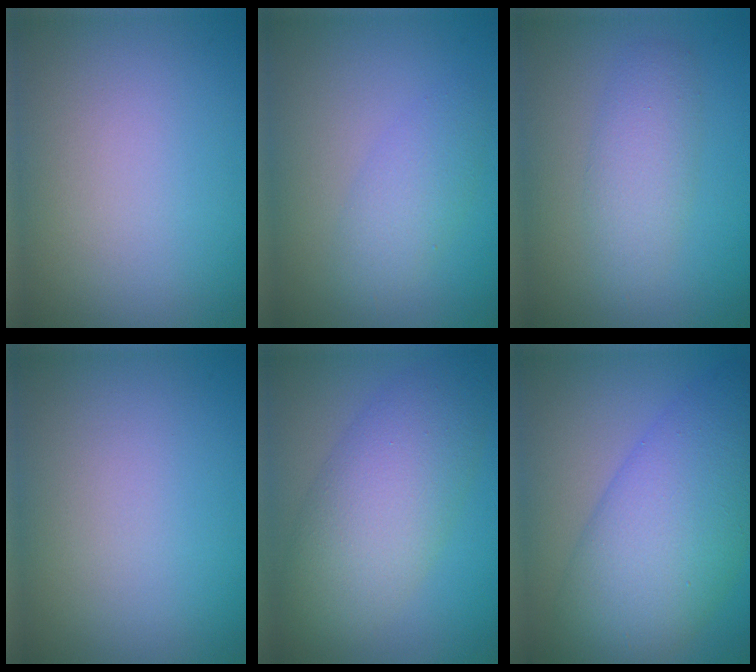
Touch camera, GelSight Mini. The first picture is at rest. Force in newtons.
{"total": 2.7, "press": 2.7, "slide": 0.0}
{"total": 3.0, "press": 3.0, "slide": 0.1}
{"total": 0.0}
{"total": 7.5, "press": 7.5, "slide": 0.1}
{"total": 10.2, "press": 10.2, "slide": 0.2}